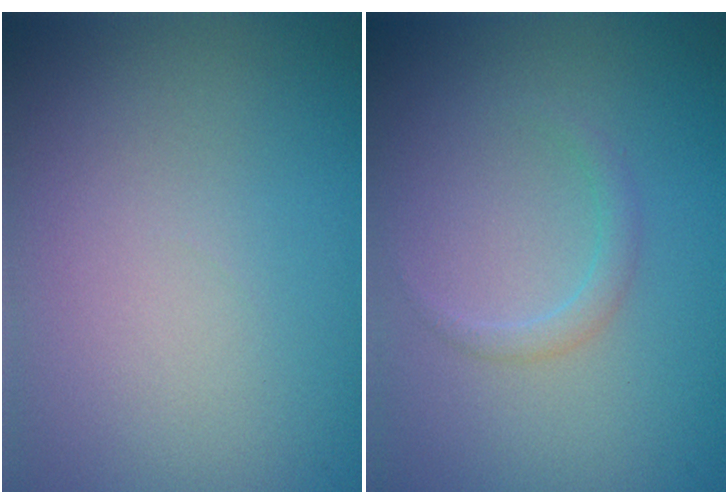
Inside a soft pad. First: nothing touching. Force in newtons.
{"total": 1.1, "press": 1.1, "slide": 0.1}